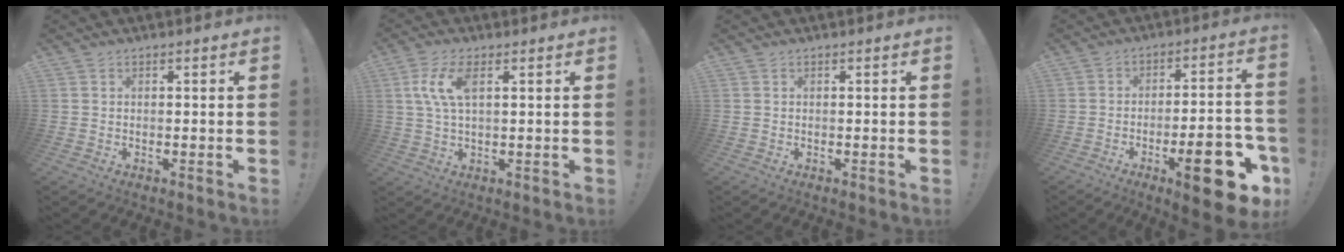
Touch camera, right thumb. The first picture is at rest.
{"total": 8.0, "force": [2.3, 3.3, 6.9], "torque": [-0.144, -0.001, 0.040]}
{"total": 0.0}
{"total": 16.8, "force": [-8.2, 4.9, 13.9], "torque": [-0.177, 0.047, -0.119]}